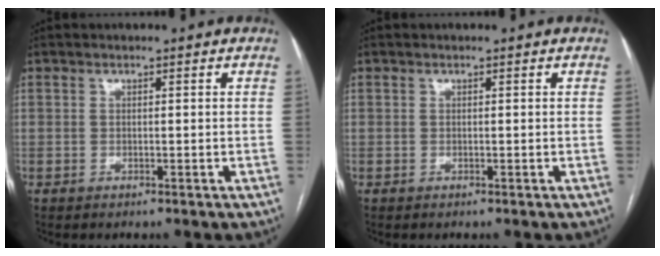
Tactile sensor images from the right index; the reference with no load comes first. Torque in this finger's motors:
{"motor_torque": [0.10, 0.21, -0.03, 0.00]}